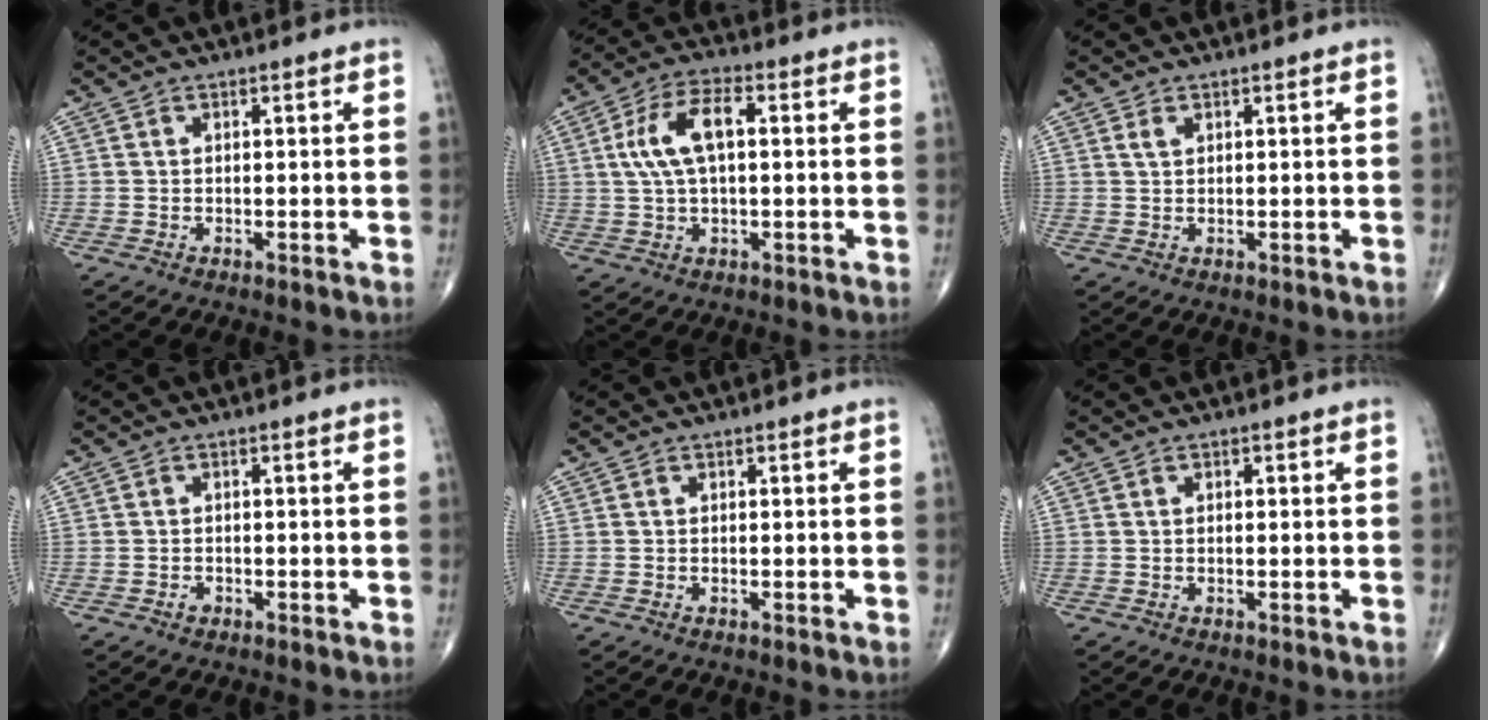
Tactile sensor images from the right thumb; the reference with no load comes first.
{"total": 9.6, "force": [1.6, 4.4, 8.5], "torque": [-0.171, 0.022, 0.027]}
{"total": 1.4, "force": [0.8, 0.8, 0.9], "torque": [-0.018, 0.003, 0.017]}
{"total": 1.0, "force": [-0.5, 0.7, 0.3], "torque": [0.000, 0.005, -0.008]}
{"total": 0.0}
{"total": 0.6, "force": [0.1, 0.4, 0.4], "torque": [-0.005, 0.001, 0.001]}